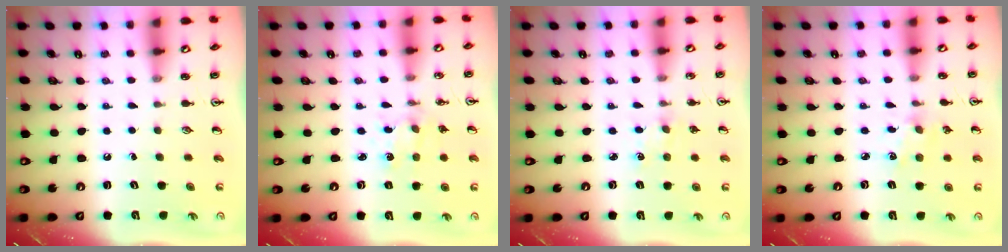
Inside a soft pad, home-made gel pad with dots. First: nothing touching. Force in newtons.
{"total": 1.2, "press": 1.2, "slide": 0.1}
{"total": 2.9, "press": 2.8, "slide": 0.4}
{"total": 2.2, "press": 2.2, "slide": 0.3}